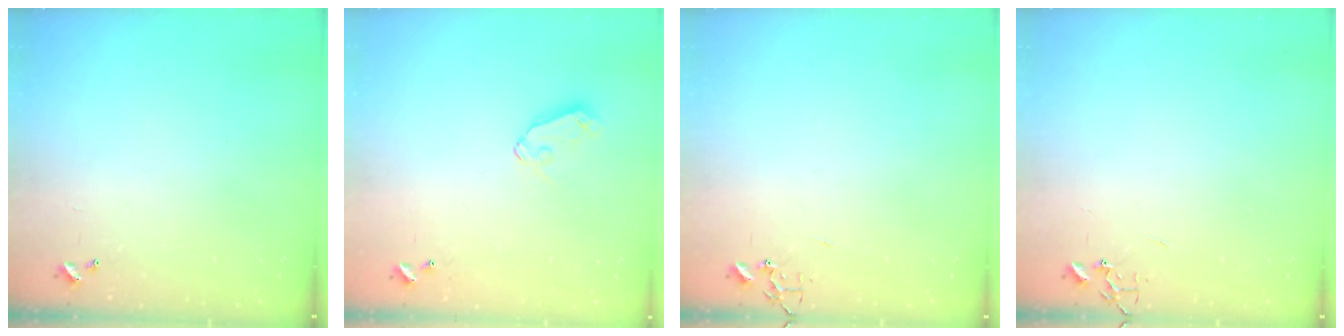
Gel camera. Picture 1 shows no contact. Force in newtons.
{"total": 6.2, "press": 6.2, "slide": 0.6}
{"total": 0.0}
{"total": 0.0}